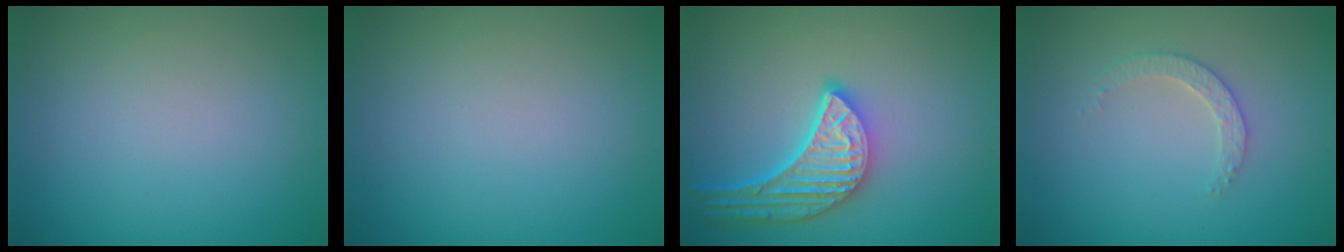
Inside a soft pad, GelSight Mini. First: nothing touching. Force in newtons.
{"total": 0.0}
{"total": 5.5, "press": 4.4, "slide": 3.4}
{"total": 1.9, "press": 1.8, "slide": 0.6}